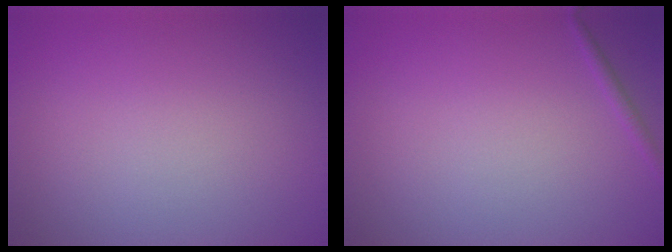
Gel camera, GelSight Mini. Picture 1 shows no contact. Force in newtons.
{"total": 0.6, "press": 0.6, "slide": 0.1}